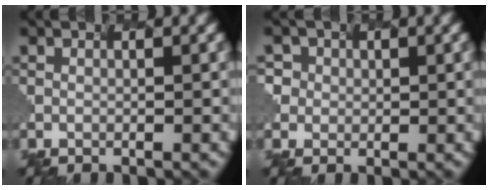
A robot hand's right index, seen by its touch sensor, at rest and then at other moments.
{"total": 1.4, "force": [0.2, 0.9, -1.0], "torque": [0.000, 0.003, 0.016]}